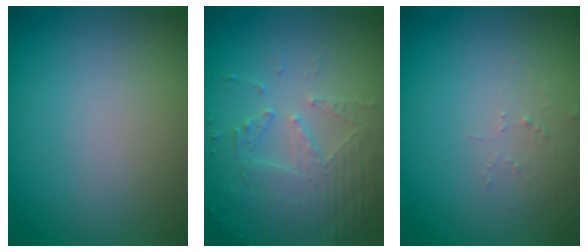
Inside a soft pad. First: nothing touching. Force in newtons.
{"total": 5.7, "press": 3.7, "slide": 4.3}
{"total": 1.1, "press": 1.1, "slide": 0.1}